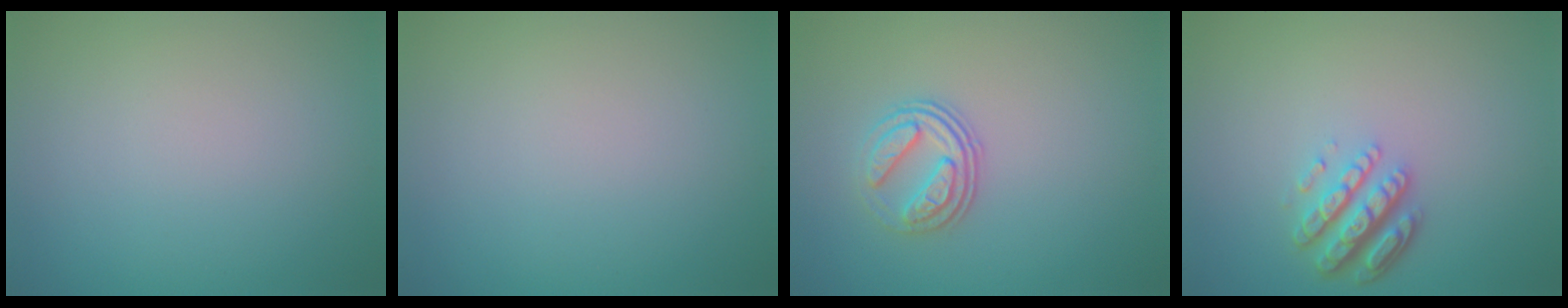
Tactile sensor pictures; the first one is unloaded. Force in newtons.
{"total": 0.0}
{"total": 3.0, "press": 2.5, "slide": 1.6}
{"total": 4.1, "press": 3.1, "slide": 2.7}